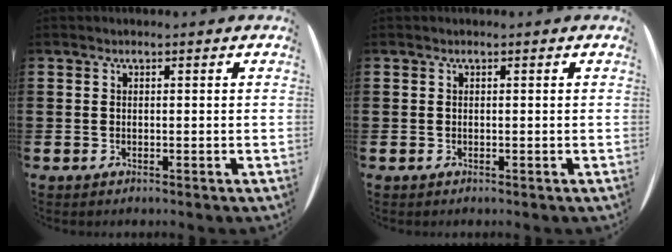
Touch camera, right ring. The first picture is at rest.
{"total": 0.0}